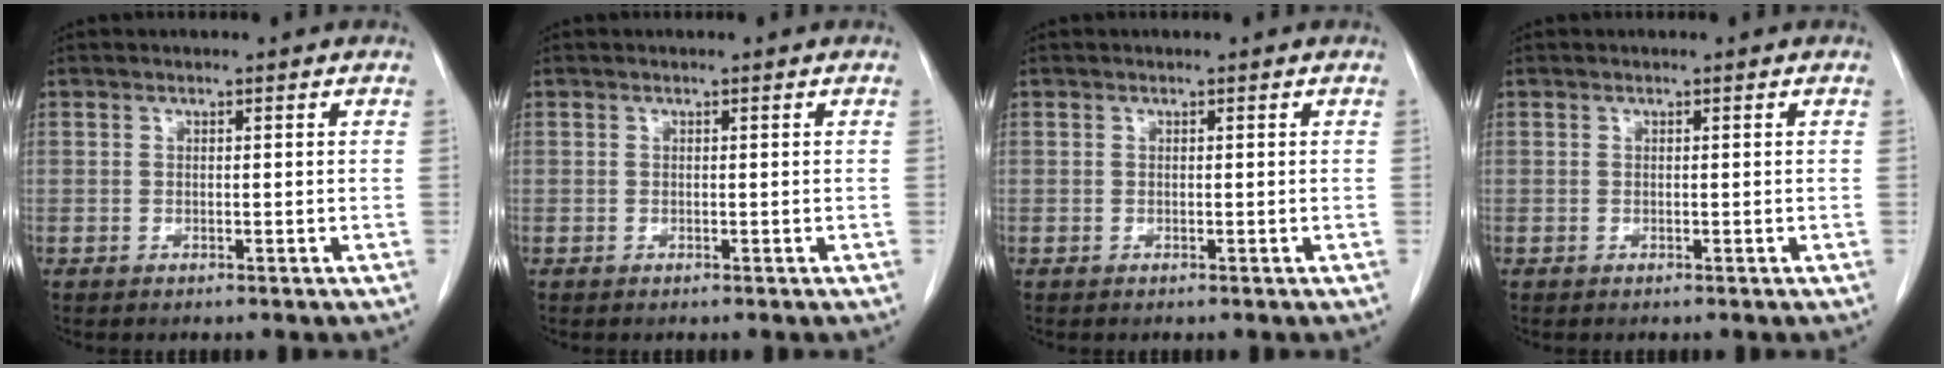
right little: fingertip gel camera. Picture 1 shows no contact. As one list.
[{"total": 0.0}, {"total": 0.0}, {"total": 0.0}]